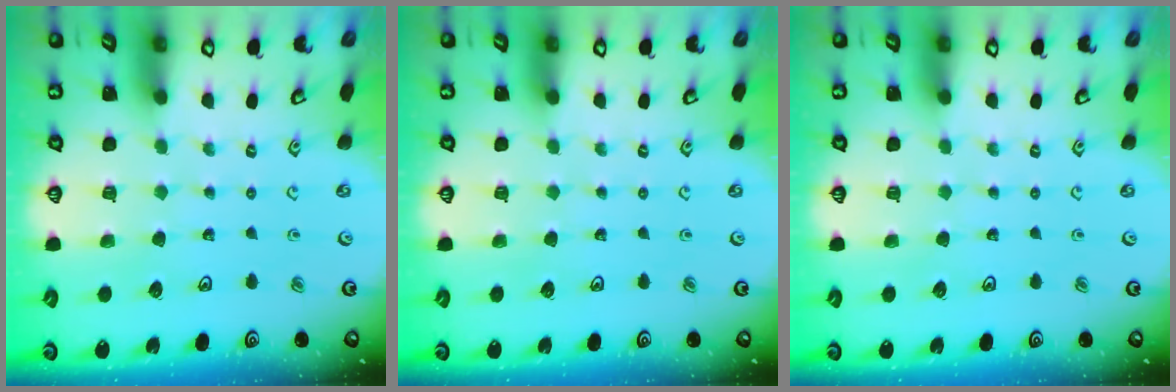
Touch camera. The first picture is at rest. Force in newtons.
{"total": 0.0}
{"total": 0.0}